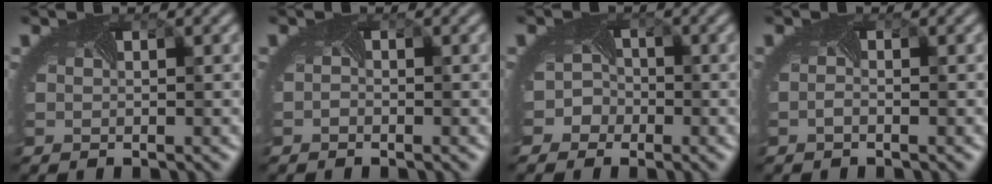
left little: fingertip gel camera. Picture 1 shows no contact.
{"total": 0.6, "force": [-0.5, -0.1, -0.3], "torque": [-0.001, -0.006, -0.013]}
{"total": 2.7, "force": [-1.7, 2.1, -0.1], "torque": [0.021, 0.005, -0.031]}
{"total": 0.7, "force": [-0.7, -0.2, -0.1], "torque": [-0.004, -0.003, -0.015]}